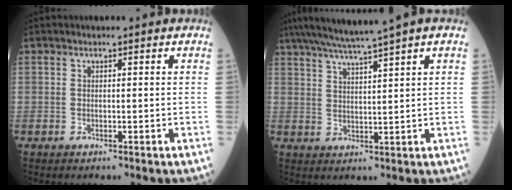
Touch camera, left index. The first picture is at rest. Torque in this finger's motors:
{"motor_torque": [0.74, -1.25, -0.03, 0.15]}